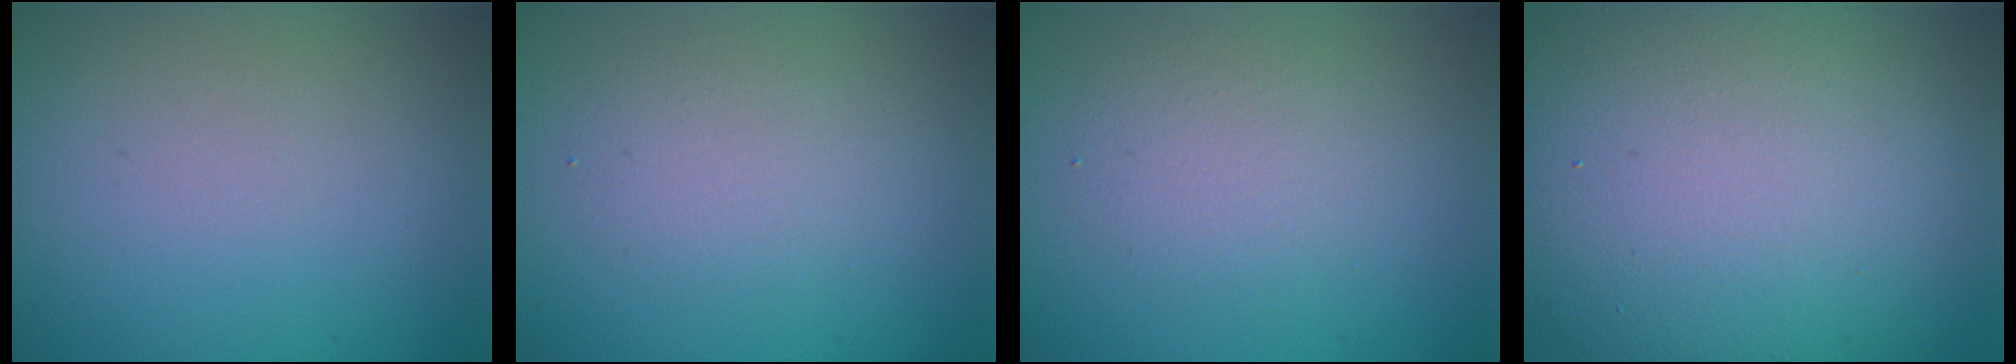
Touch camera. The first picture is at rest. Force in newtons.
{"total": 2.4, "press": 2.4, "slide": 0.1}
{"total": 2.7, "press": 2.7, "slide": 0.1}
{"total": 15.4, "press": 15.4, "slide": 0.9}